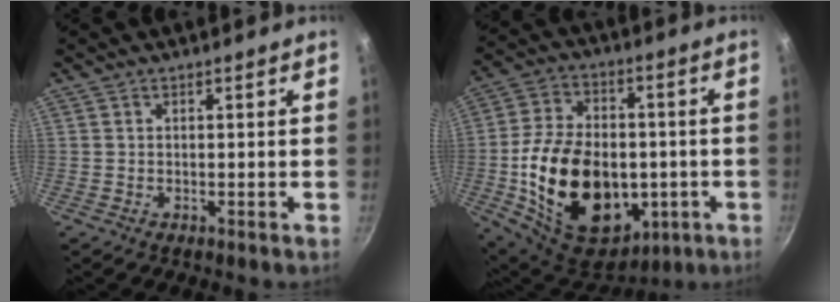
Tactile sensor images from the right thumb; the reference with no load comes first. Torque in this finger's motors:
{"motor_torque": [-0.06, 1.40, 1.48, -1.29, 0.30]}